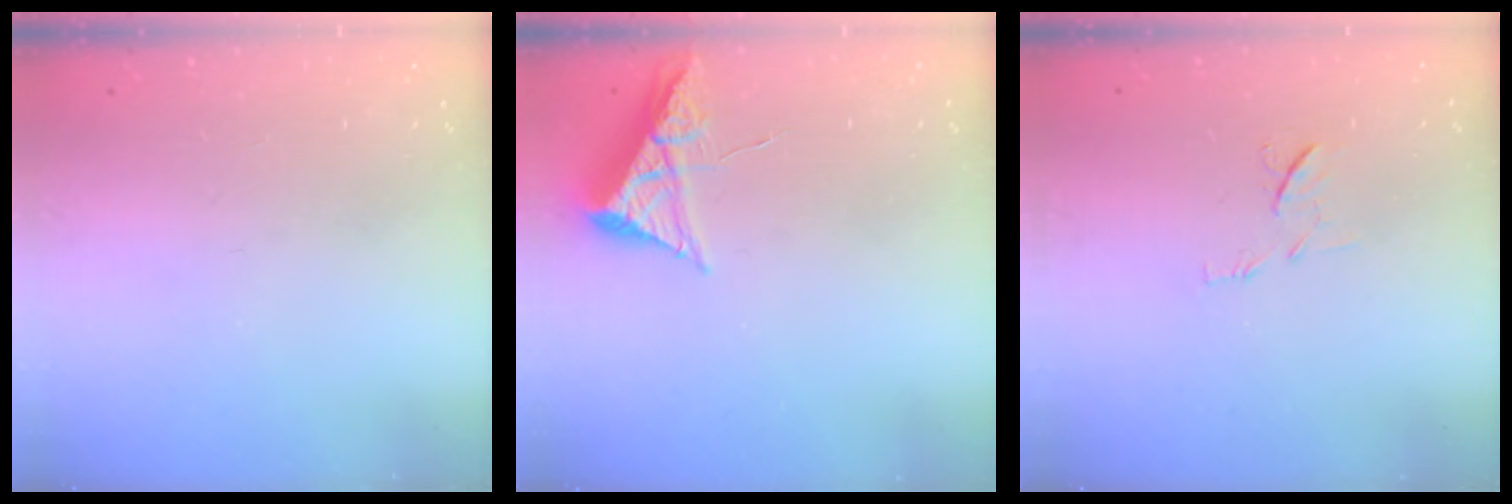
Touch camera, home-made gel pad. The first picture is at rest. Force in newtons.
{"total": 7.9, "press": 7.9, "slide": 0.8}
{"total": 6.5, "press": 6.5, "slide": 0.7}